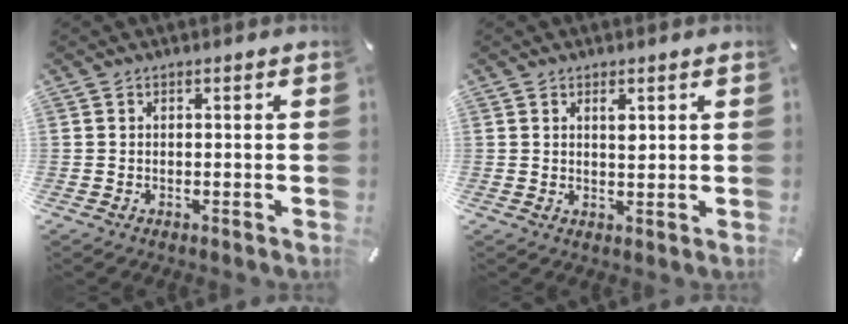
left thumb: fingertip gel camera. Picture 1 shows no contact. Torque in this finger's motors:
{"motor_torque": [0.58, 0.72, 0.43, -0.18, 0.00]}